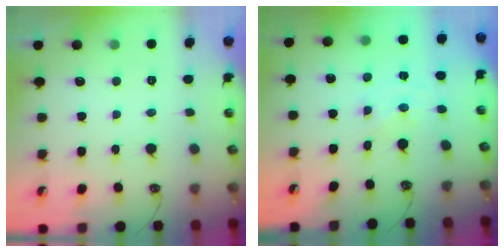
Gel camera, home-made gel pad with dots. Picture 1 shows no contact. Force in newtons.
{"total": 0.0}